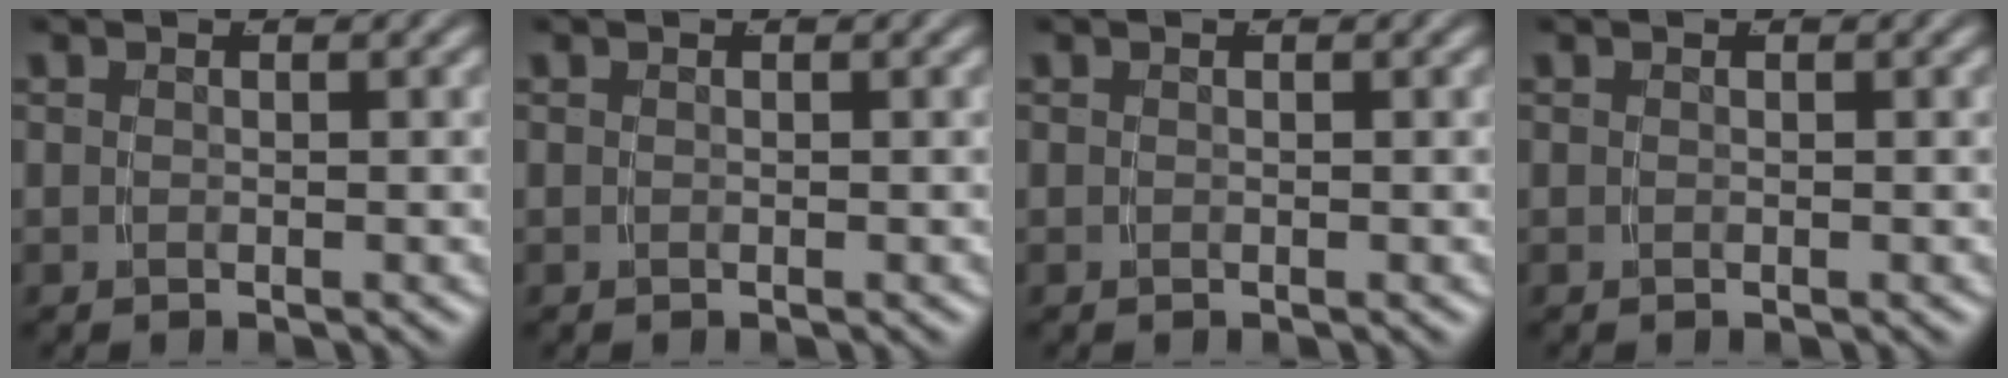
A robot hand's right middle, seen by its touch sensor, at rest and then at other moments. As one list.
[{"total": 0.0}, {"total": 0.0}, {"total": 0.0}]